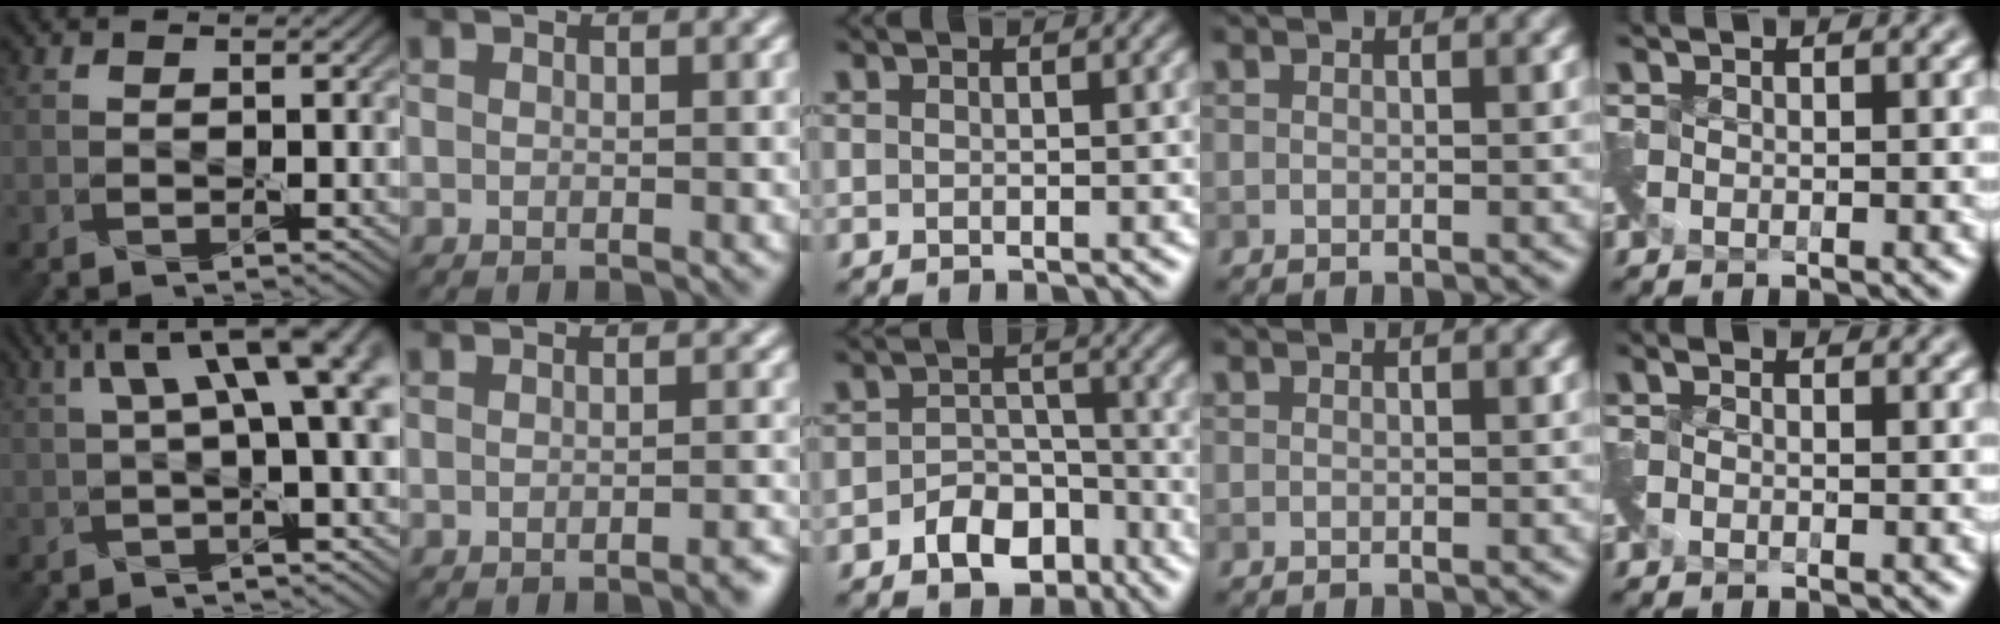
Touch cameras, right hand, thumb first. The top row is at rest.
{"thumb": {"total": 9.7, "force": [2.6, 2.7, 9.0], "torque": [-0.127, 0.025, 0.039]}, "index": {"total": 1.5, "force": [-1.2, 0.3, 0.8], "torque": [-0.005, 0.003, -0.017]}, "middle": {"total": 4.6, "force": [-2.6, 3.0, 2.3], "torque": [-0.033, 0.003, -0.046]}, "little": {"total": 1.1, "force": [-0.9, 0.0, -0.7], "torque": [0.011, -0.010, -0.013]}}